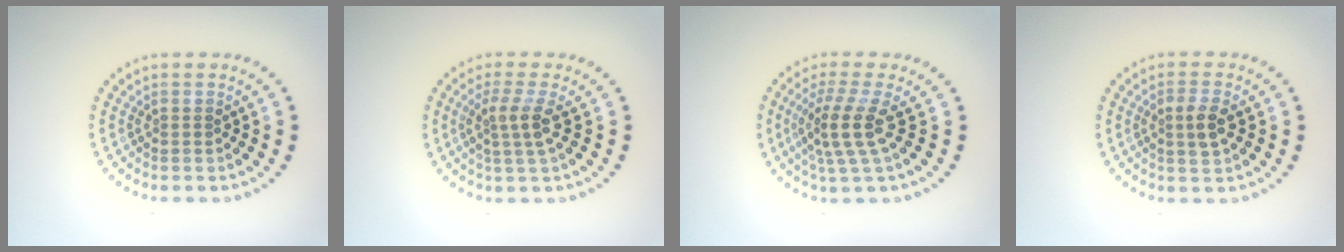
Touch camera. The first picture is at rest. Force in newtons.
{"total": 2.5, "press": 2.0, "slide": 1.6}
{"total": 3.9, "press": 2.9, "slide": 2.6}
{"total": 2.3, "press": 2.2, "slide": 0.5}